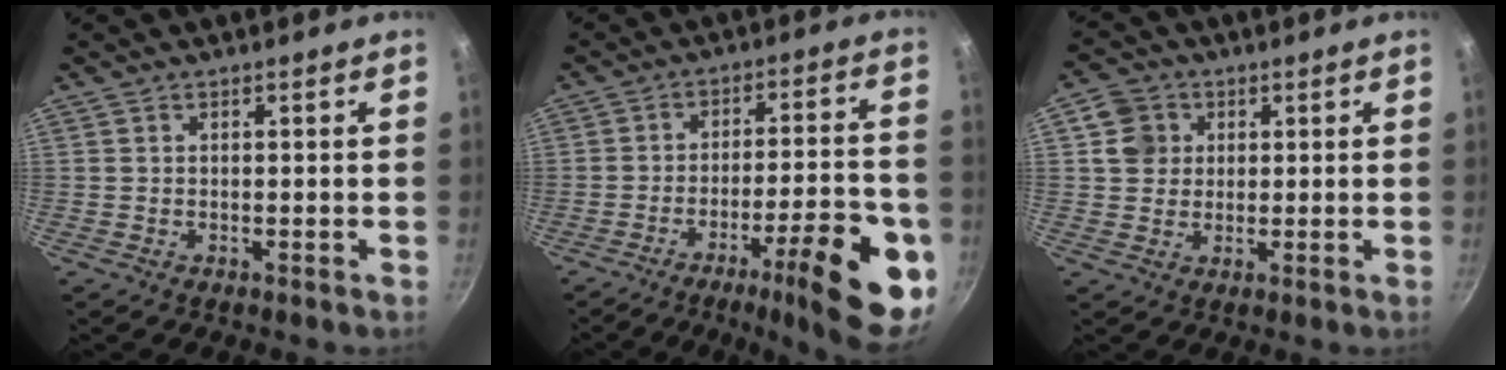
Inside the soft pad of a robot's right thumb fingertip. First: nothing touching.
{"total": 18.5, "force": [-8.1, 4.7, 16.0], "torque": [-0.188, 0.037, -0.111]}
{"total": 6.1, "force": [1.8, 5.5, 2.0], "torque": [-0.005, 0.005, 0.027]}